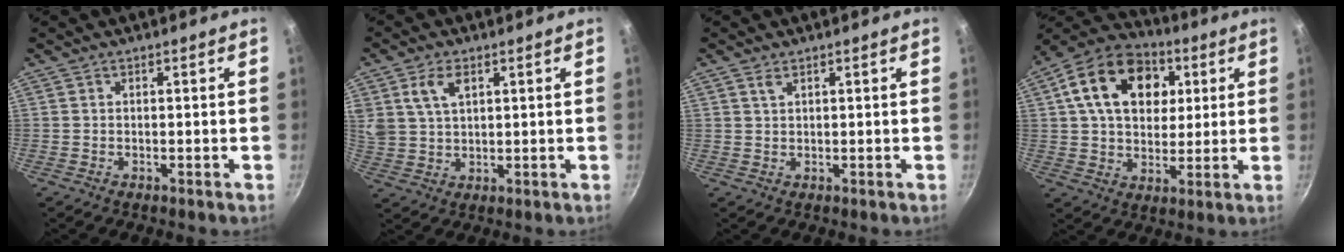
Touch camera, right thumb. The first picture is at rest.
{"total": 6.8, "force": [2.9, 4.2, 4.5], "torque": [-0.076, -0.005, 0.059]}
{"total": 1.5, "force": [0.9, 0.7, 0.9], "torque": [-0.017, -0.004, 0.019]}
{"total": 19.0, "force": [5.5, 13.4, 12.2], "torque": [-0.177, 0.010, 0.082]}